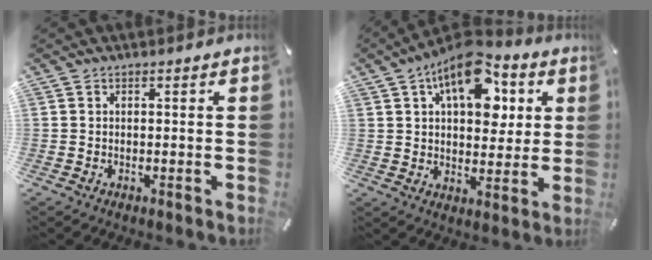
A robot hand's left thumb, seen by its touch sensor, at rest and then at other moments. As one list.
[{"total": 15.7, "force": [7.0, 9.0, 10.8], "torque": [-0.145, -0.025, 0.119]}]